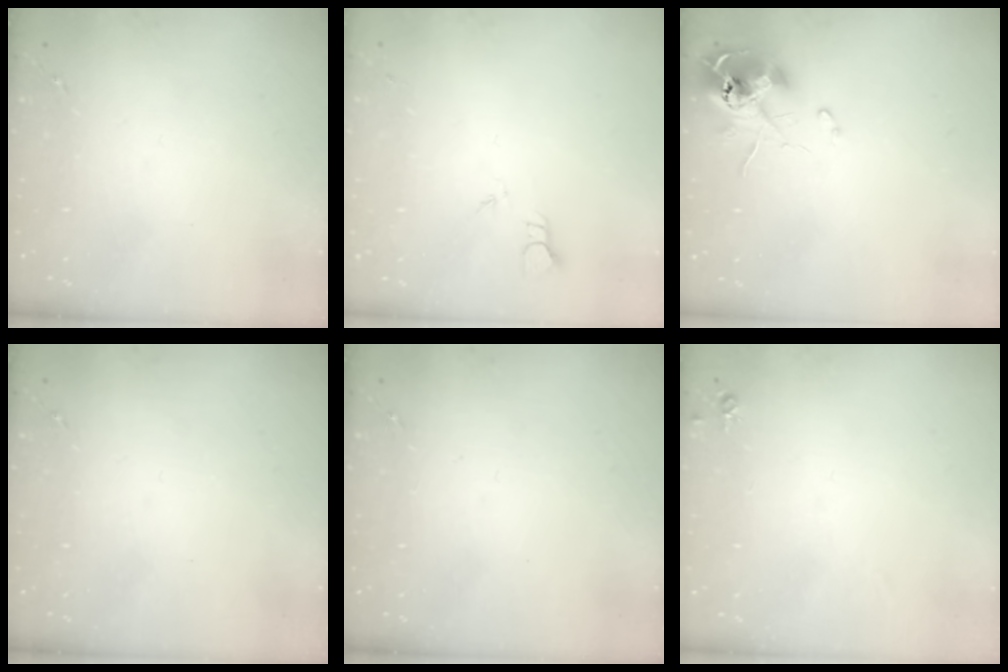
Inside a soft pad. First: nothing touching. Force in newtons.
{"total": 2.4, "press": 2.4, "slide": 0.2}
{"total": 11.3, "press": 11.3, "slide": 0.6}
{"total": 0.0}
{"total": 0.0}
{"total": 4.7, "press": 4.7, "slide": 0.7}